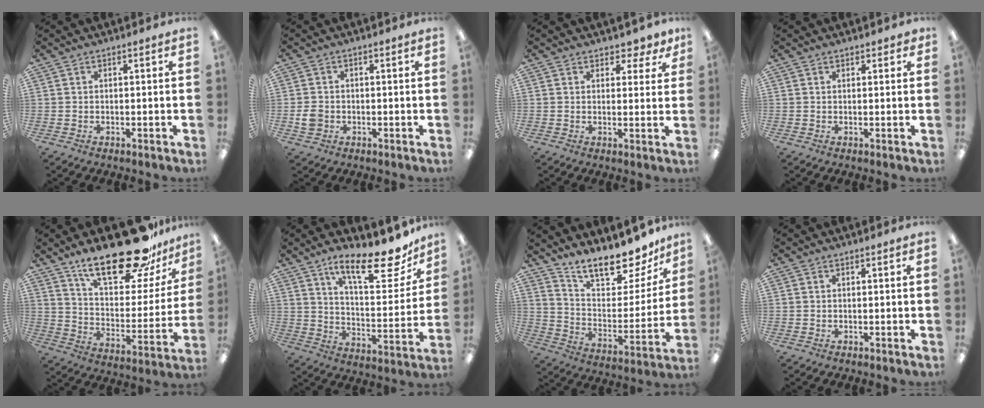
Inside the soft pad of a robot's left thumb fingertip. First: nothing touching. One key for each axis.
{"total": 3.1, "fx": -0.6, "fy": 2.7, "fz": 1.4, "tx": -0.015, "ty": 0.001, "tz": -0.011}
{"total": 3.5, "fx": 2.6, "fy": 2.2, "fz": 1.0, "tx": -0.001, "ty": -0.011, "tz": 0.044}
{"total": 1.3, "fx": 1.1, "fy": 0.7, "fz": 0.3, "tx": 0.000, "ty": -0.002, "tz": 0.020}
{"total": 26.3, "fx": 19.1, "fy": 9.6, "fz": 15.3, "tx": -0.238, "ty": -0.117, "tz": 0.320}
{"total": 19.5, "fx": 13.7, "fy": 6.0, "fz": 12.4, "tx": -0.182, "ty": -0.090, "tz": 0.221}
{"total": 16.6, "fx": 14.6, "fy": 4.6, "fz": 6.3, "tx": -0.109, "ty": -0.112, "tz": 0.255}
{"total": 0.0}